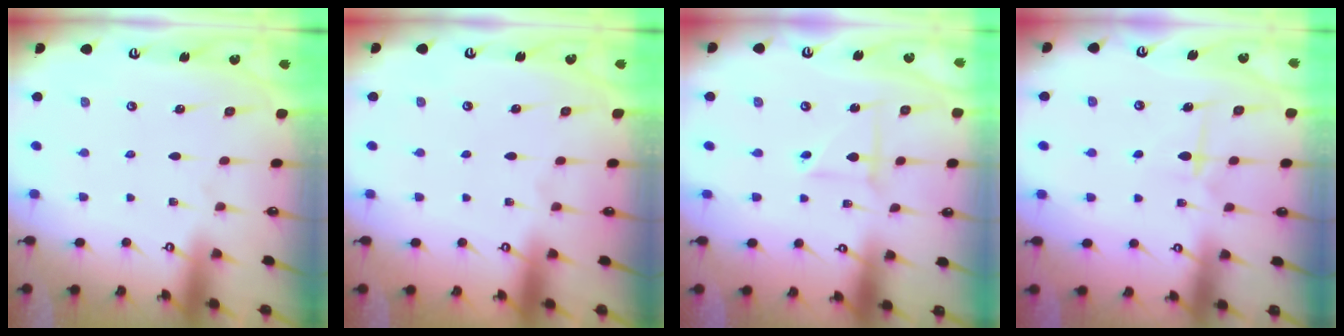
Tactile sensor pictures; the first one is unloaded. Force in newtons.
{"total": 0.0}
{"total": 3.7, "press": 3.7, "slide": 0.4}
{"total": 6.1, "press": 6.1, "slide": 0.8}